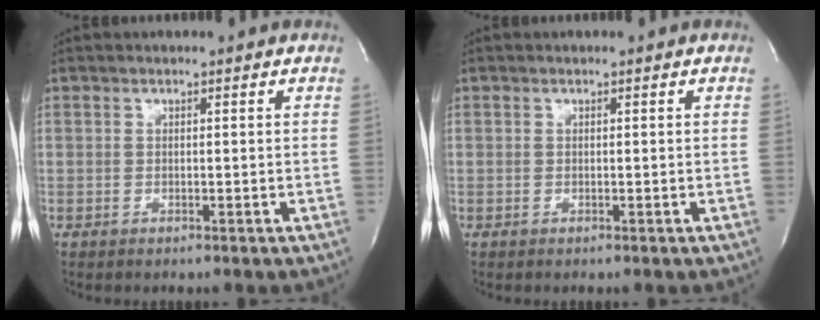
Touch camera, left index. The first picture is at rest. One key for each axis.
{"total": 0.0}